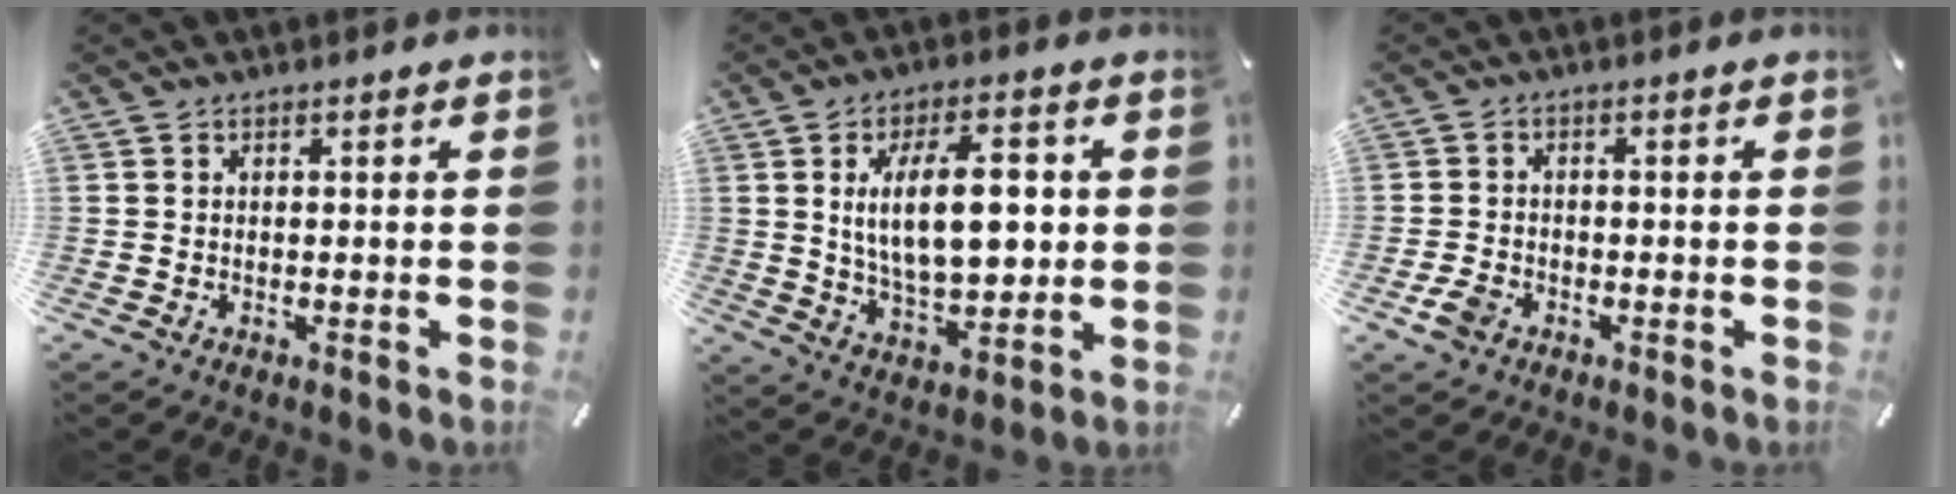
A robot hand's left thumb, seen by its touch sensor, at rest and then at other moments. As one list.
[{"total": 15.6, "force": [2.6, 8.0, 13.2], "torque": [-0.225, -0.001, 0.039]}, {"total": 3.5, "force": [-1.8, 2.4, 1.8], "torque": [-0.044, 0.004, -0.036]}]